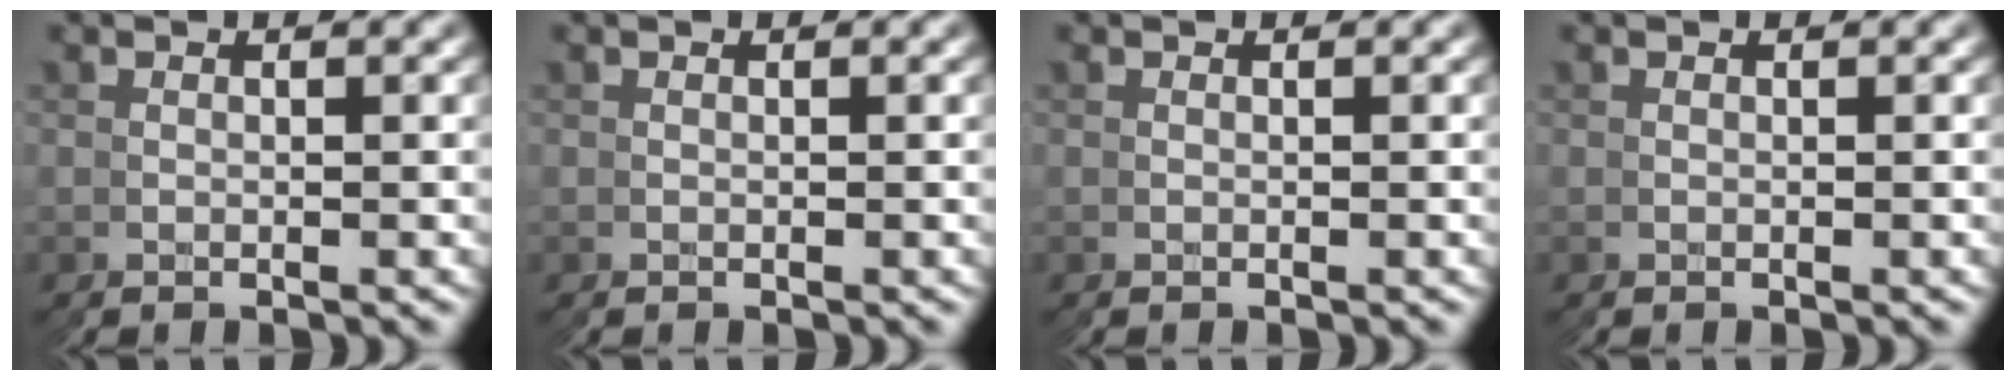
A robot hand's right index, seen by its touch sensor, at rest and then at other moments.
{"total": 0.0}
{"total": 0.0}
{"total": 0.0}